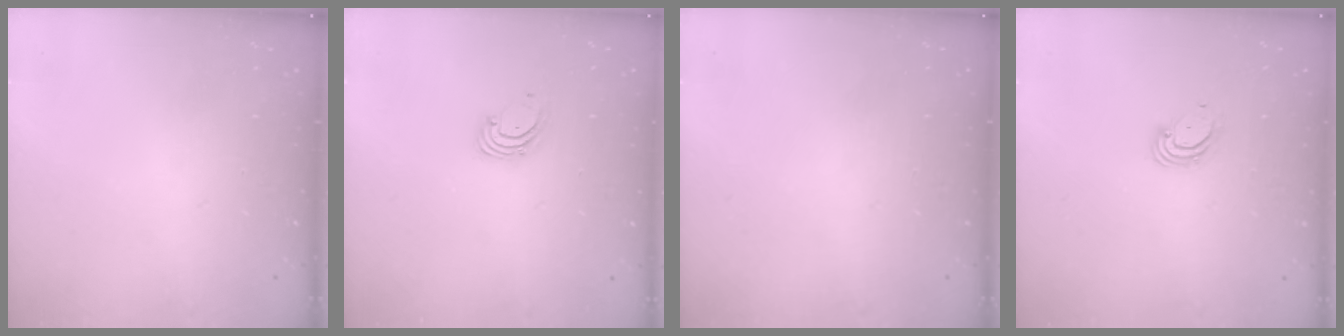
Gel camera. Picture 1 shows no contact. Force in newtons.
{"total": 1.6, "press": 1.6, "slide": 0.1}
{"total": 0.0}
{"total": 3.7, "press": 3.7, "slide": 0.1}